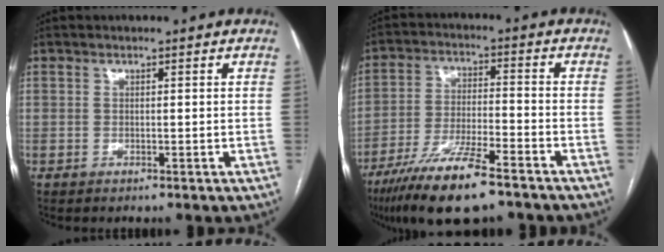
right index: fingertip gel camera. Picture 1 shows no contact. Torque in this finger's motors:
{"motor_torque": [0.95, -1.18, 0.81, 0.21]}